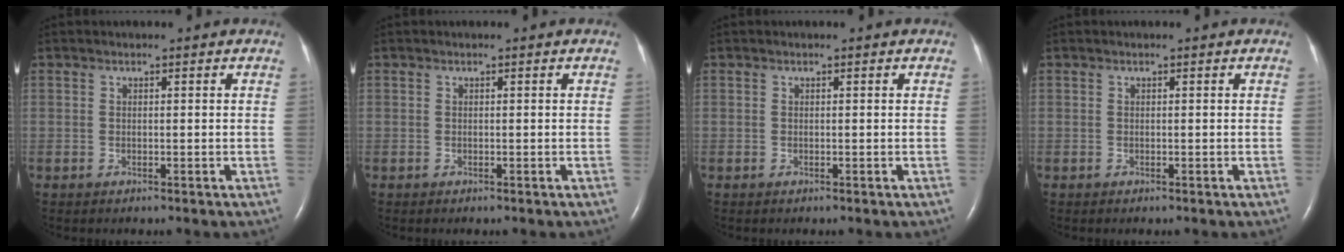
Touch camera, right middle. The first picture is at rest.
{"total": 0.0}
{"total": 0.0}
{"total": 0.0}